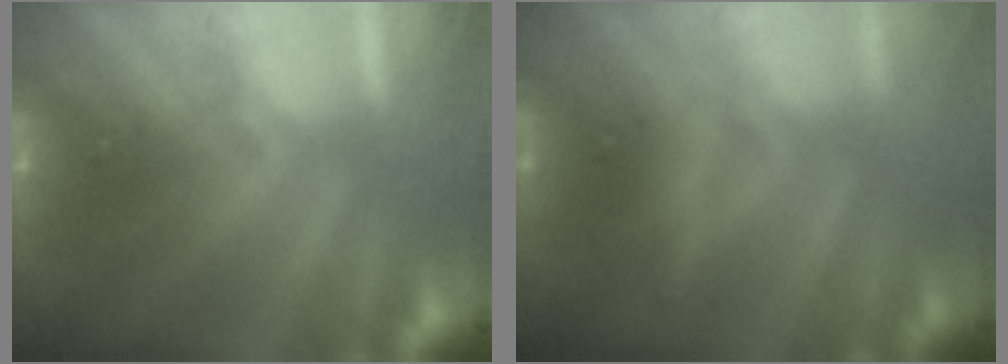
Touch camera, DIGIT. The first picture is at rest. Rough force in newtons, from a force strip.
{"total": 2.4}